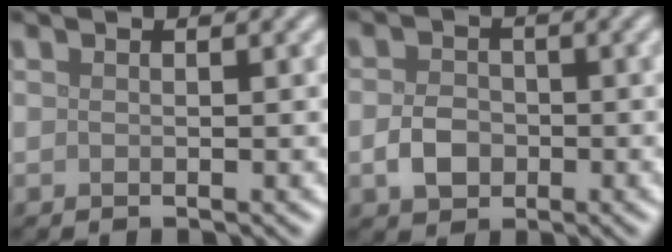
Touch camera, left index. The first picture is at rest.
{"total": 2.9, "force": [-0.8, 2.2, 1.7], "torque": [-0.030, 0.000, -0.021]}